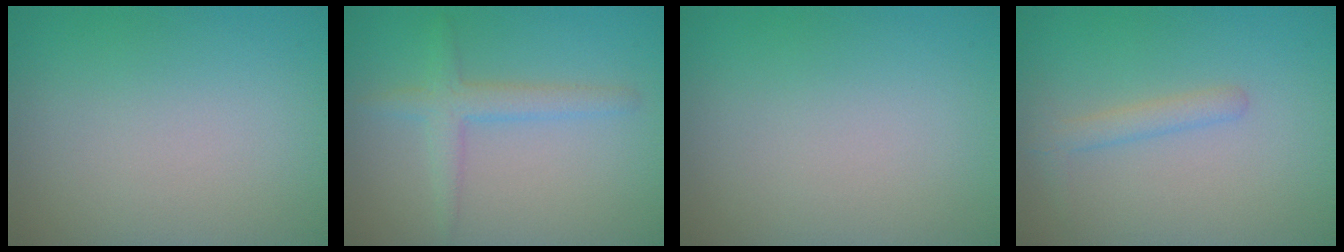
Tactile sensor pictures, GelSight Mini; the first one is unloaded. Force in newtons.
{"total": 2.6, "press": 2.6, "slide": 0.1}
{"total": 0.0}
{"total": 1.6, "press": 1.6, "slide": 0.1}